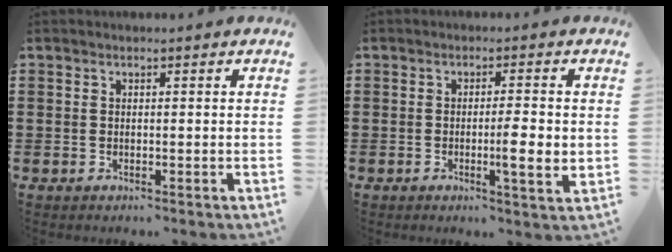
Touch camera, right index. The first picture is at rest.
{"total": 4.9, "force": [-0.7, 0.5, 4.8], "torque": [-0.074, -0.007, -0.015]}